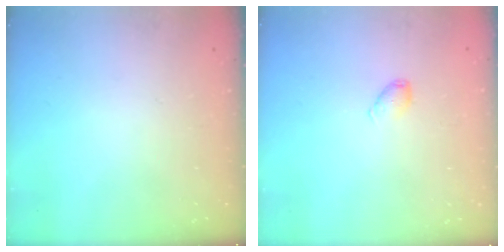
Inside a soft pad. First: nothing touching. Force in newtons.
{"total": 4.4, "press": 4.4, "slide": 0.7}